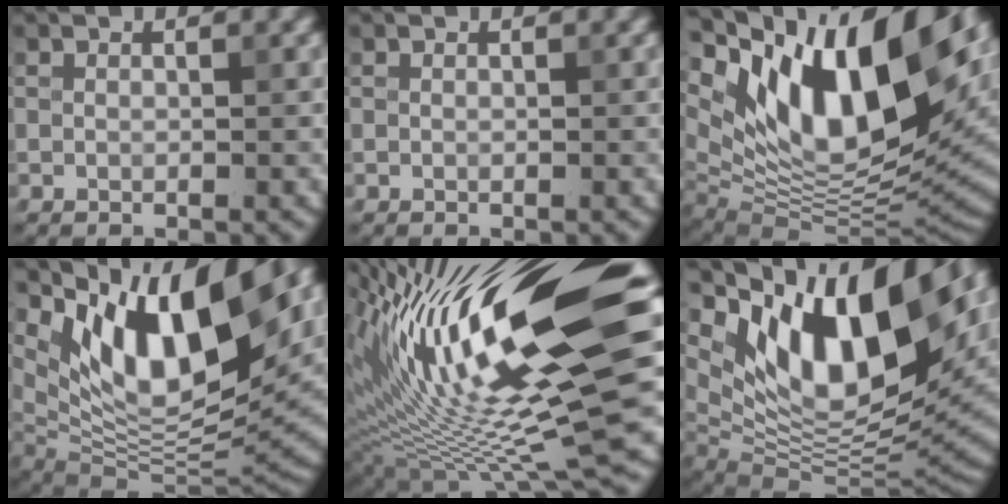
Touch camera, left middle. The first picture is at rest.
{"total": 0.0}
{"total": 18.4, "force": [6.5, 8.9, 14.8], "torque": [-0.252, 0.023, 0.118]}
{"total": 14.5, "force": [6.4, 6.0, 11.5], "torque": [-0.176, 0.013, 0.121]}
{"total": 18.3, "force": [4.8, 4.0, 17.2], "torque": [-0.295, 0.007, 0.085]}
{"total": 16.5, "force": [6.9, 7.9, 12.7], "torque": [-0.208, 0.020, 0.126]}